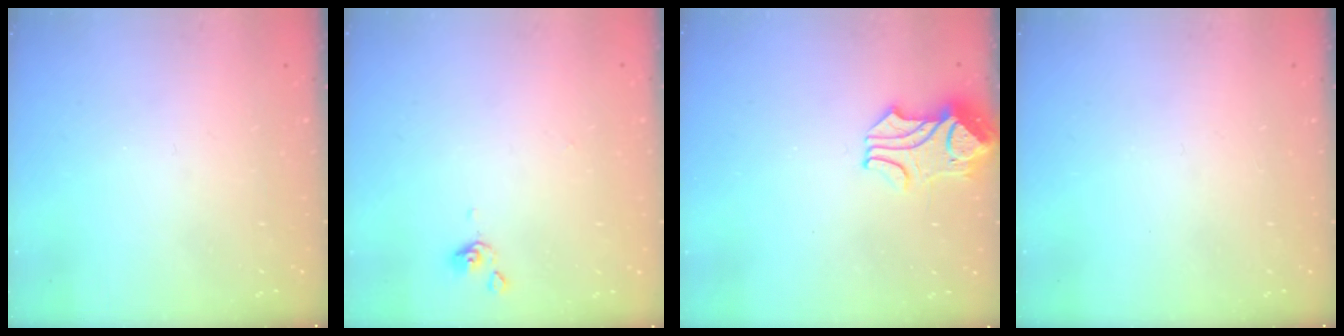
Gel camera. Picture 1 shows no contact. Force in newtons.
{"total": 0.0}
{"total": 2.0, "press": 1.7, "slide": 1.0}
{"total": 0.0}